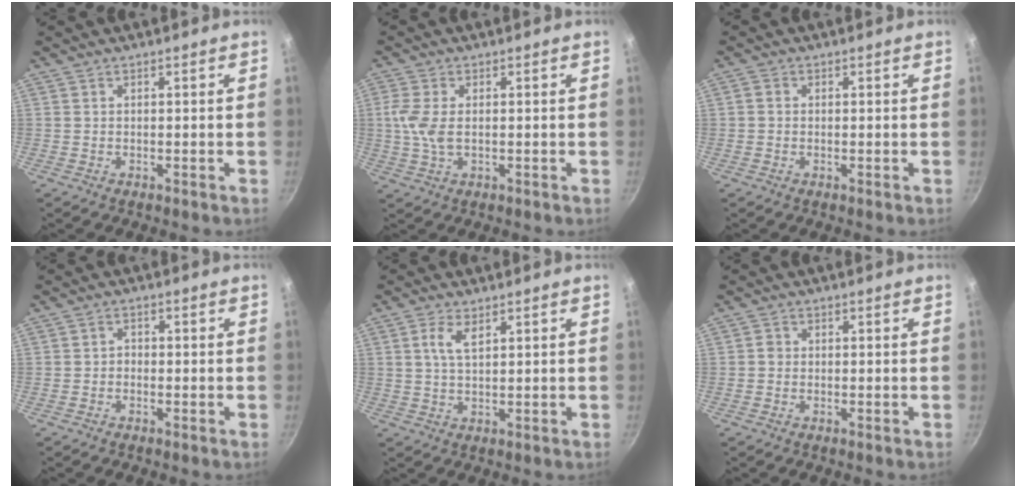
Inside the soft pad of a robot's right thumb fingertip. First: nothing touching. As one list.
[{"total": 5.2, "force": [0.3, 2.7, 4.5], "torque": [-0.103, 0.001, 0.004]}, {"total": 1.0, "force": [0.1, 0.9, 0.5], "torque": [-0.008, 0.005, -0.001]}, {"total": 1.2, "force": [-0.5, 0.9, 0.5], "torque": [-0.006, 0.007, -0.010]}, {"total": 4.0, "force": [1.8, 1.7, 3.2], "torque": [-0.060, -0.007, 0.035]}, {"total": 1.1, "force": [0.0, 1.1, 0.3], "torque": [-0.003, 0.005, -0.002]}]